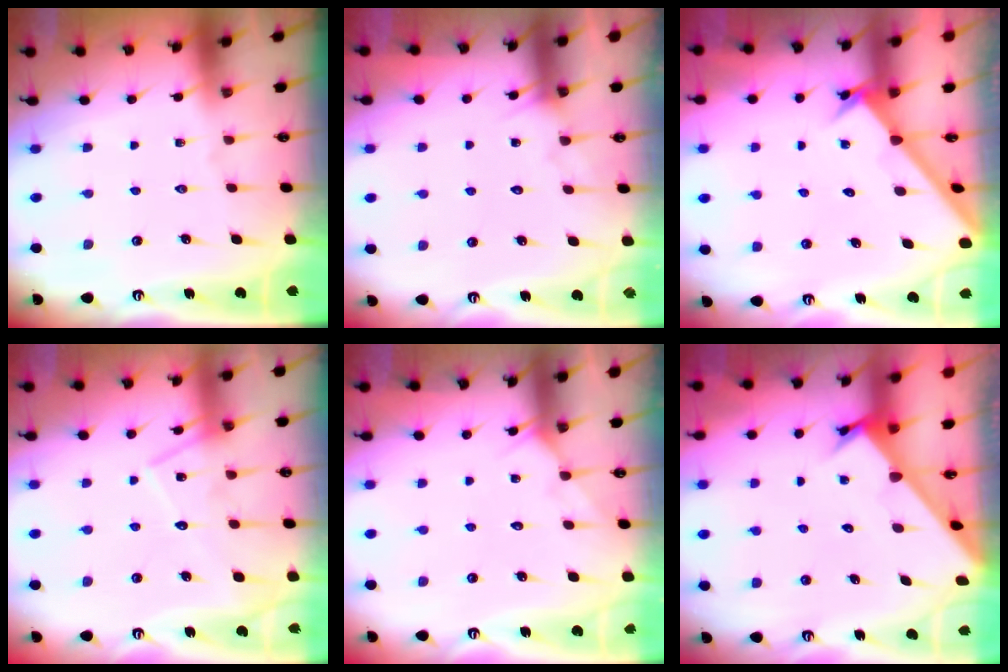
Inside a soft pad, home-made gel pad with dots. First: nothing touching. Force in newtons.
{"total": 5.1, "press": 5.1, "slide": 0.4}
{"total": 2.1, "press": 2.1, "slide": 0.2}
{"total": 13.8, "press": 13.8, "slide": 0.9}
{"total": 4.2, "press": 4.2, "slide": 0.4}
{"total": 2.1, "press": 2.1, "slide": 0.1}